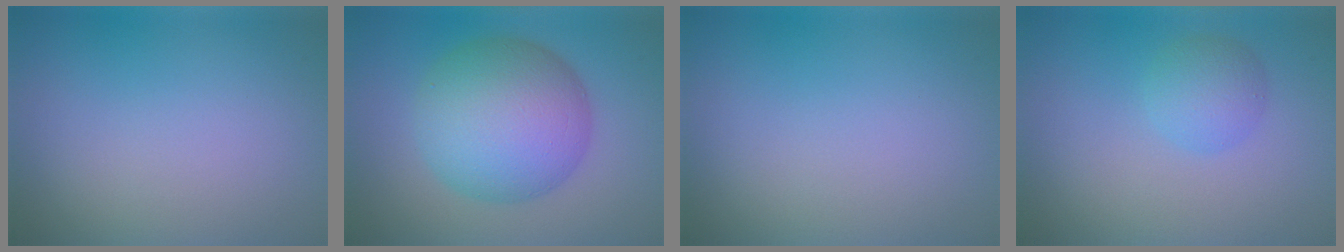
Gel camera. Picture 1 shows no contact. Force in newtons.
{"total": 10.1, "press": 10.1, "slide": 0.3}
{"total": 0.0}
{"total": 2.4, "press": 2.4, "slide": 0.0}